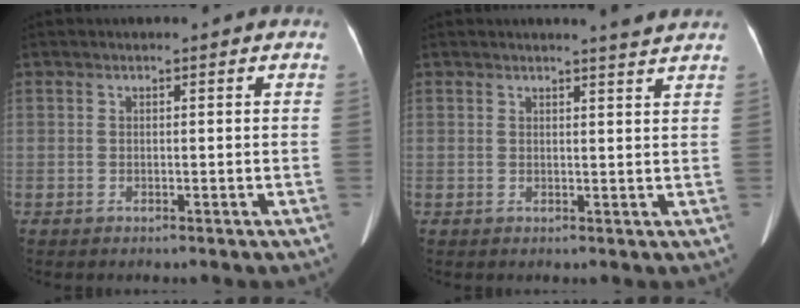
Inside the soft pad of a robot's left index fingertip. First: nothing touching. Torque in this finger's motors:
{"motor_torque": [0.03, -0.05, -0.01, -0.01]}